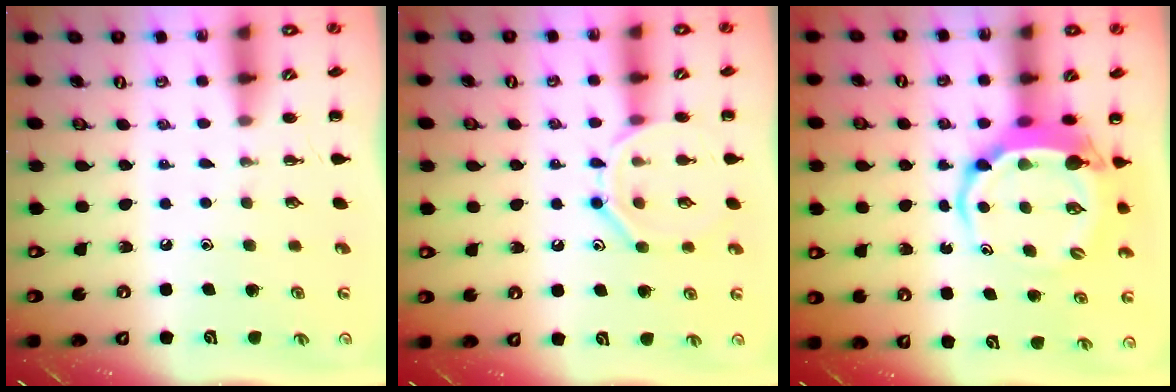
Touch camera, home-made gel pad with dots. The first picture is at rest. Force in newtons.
{"total": 11.6, "press": 11.6, "slide": 0.7}
{"total": 6.5, "press": 6.4, "slide": 1.0}